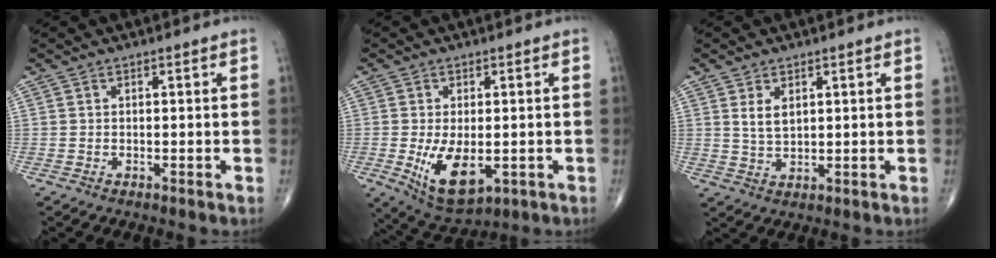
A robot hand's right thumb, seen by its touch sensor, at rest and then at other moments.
{"total": 9.9, "force": [-1.9, 5.1, 8.3], "torque": [-0.140, -0.017, -0.016]}
{"total": 3.7, "force": [1.4, 2.1, 2.7], "torque": [-0.046, -0.011, 0.033]}